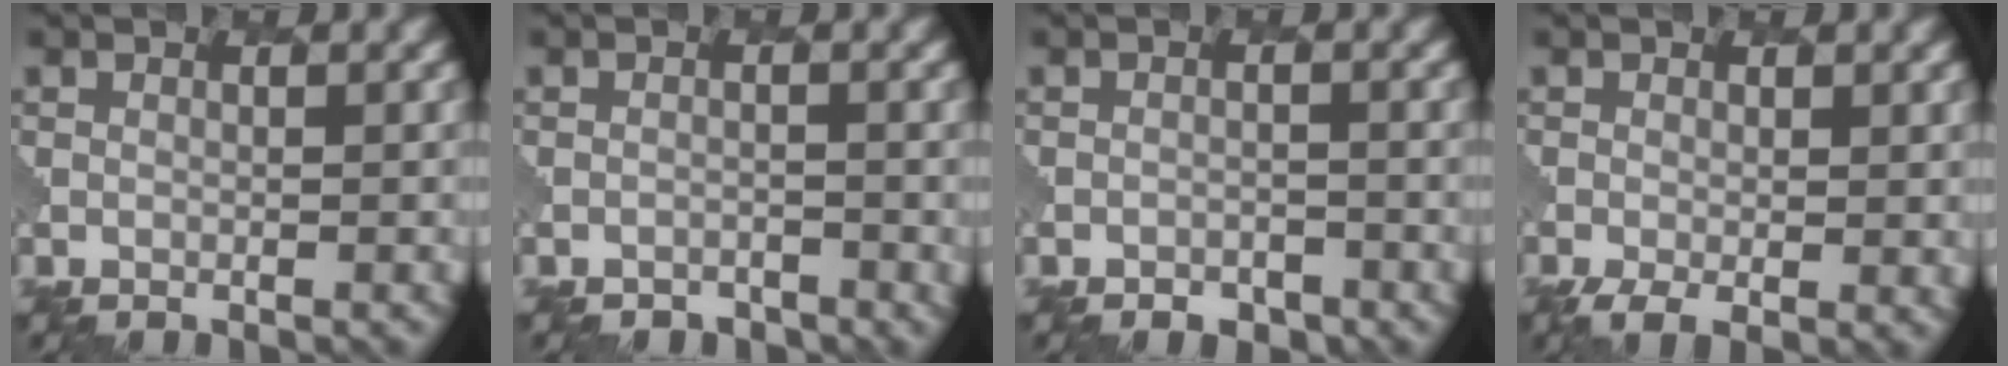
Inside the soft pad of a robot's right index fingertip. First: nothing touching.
{"total": 1.3, "force": [-1.2, 0.6, -0.4], "torque": [0.006, 0.000, -0.016]}
{"total": 1.9, "force": [-1.6, 1.1, 0.3], "torque": [-0.002, 0.005, -0.018]}
{"total": 3.2, "force": [-1.0, 1.4, 2.7], "torque": [-0.049, -0.009, -0.016]}